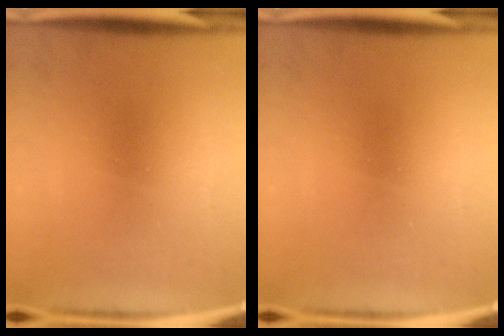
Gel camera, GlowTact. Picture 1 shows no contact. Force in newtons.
{"total": 0.0}